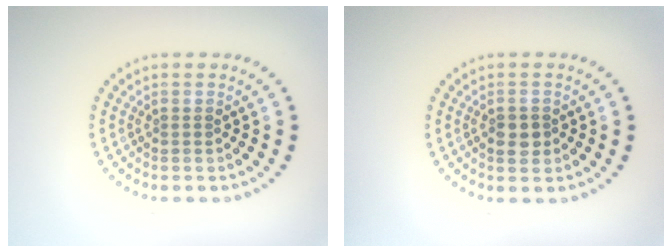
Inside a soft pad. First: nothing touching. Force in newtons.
{"total": 1.7, "press": 1.7, "slide": 0.5}